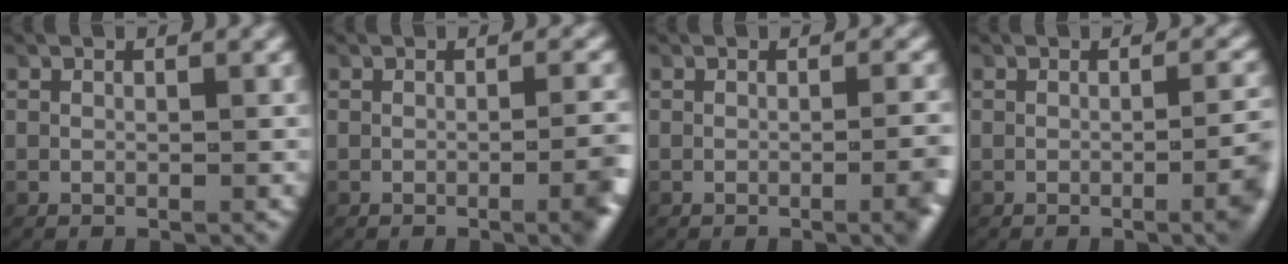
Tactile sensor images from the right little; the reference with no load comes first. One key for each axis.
{"total": 2.7, "fx": -0.8, "fy": 0.3, "fz": 2.6, "tx": -0.026, "ty": 0.005, "tz": -0.017}
{"total": 2.3, "fx": -0.7, "fy": 0.1, "fz": 2.1, "tx": -0.022, "ty": 0.005, "tz": -0.015}
{"total": 3.4, "fx": -0.9, "fy": 0.6, "fz": 3.2, "tx": -0.033, "ty": 0.004, "tz": -0.017}